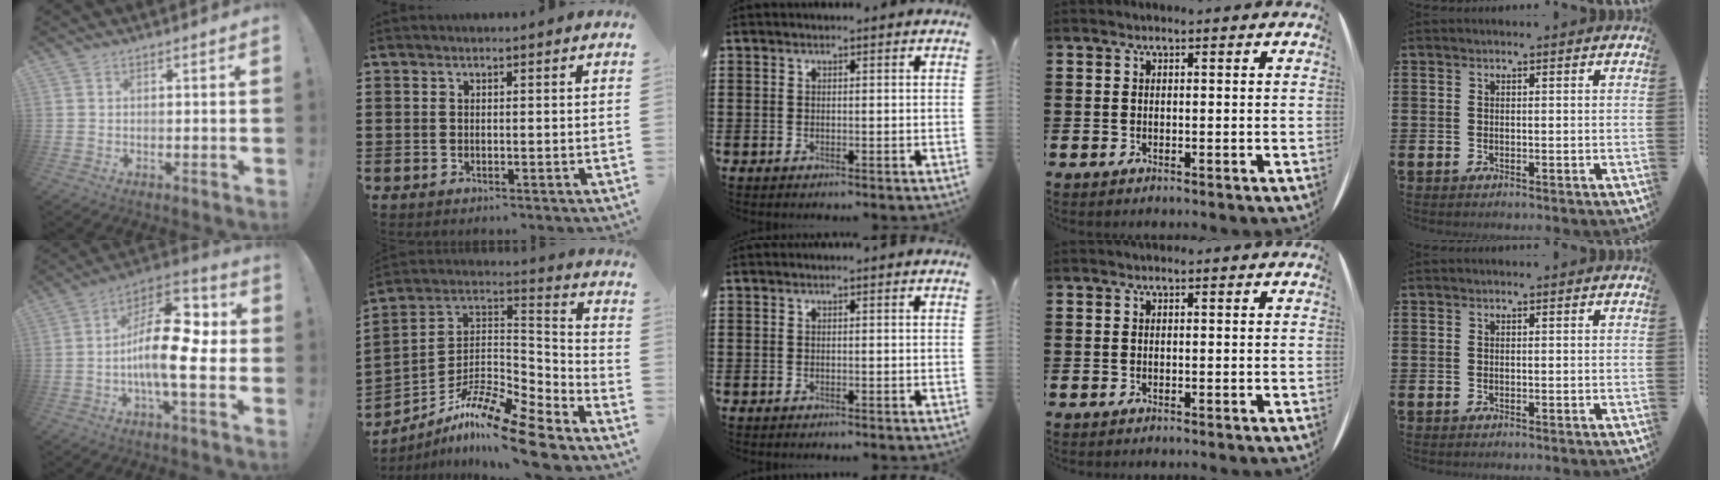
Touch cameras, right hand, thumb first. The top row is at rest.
{"thumb": {"total": 20.1, "force": [-1.8, 8.4, 18.2], "torque": [-0.316, 0.022, -0.026]}, "index": {"total": 12.4, "force": [-10.1, 1.6, 7.0], "torque": [-0.129, 0.017, -0.196]}}